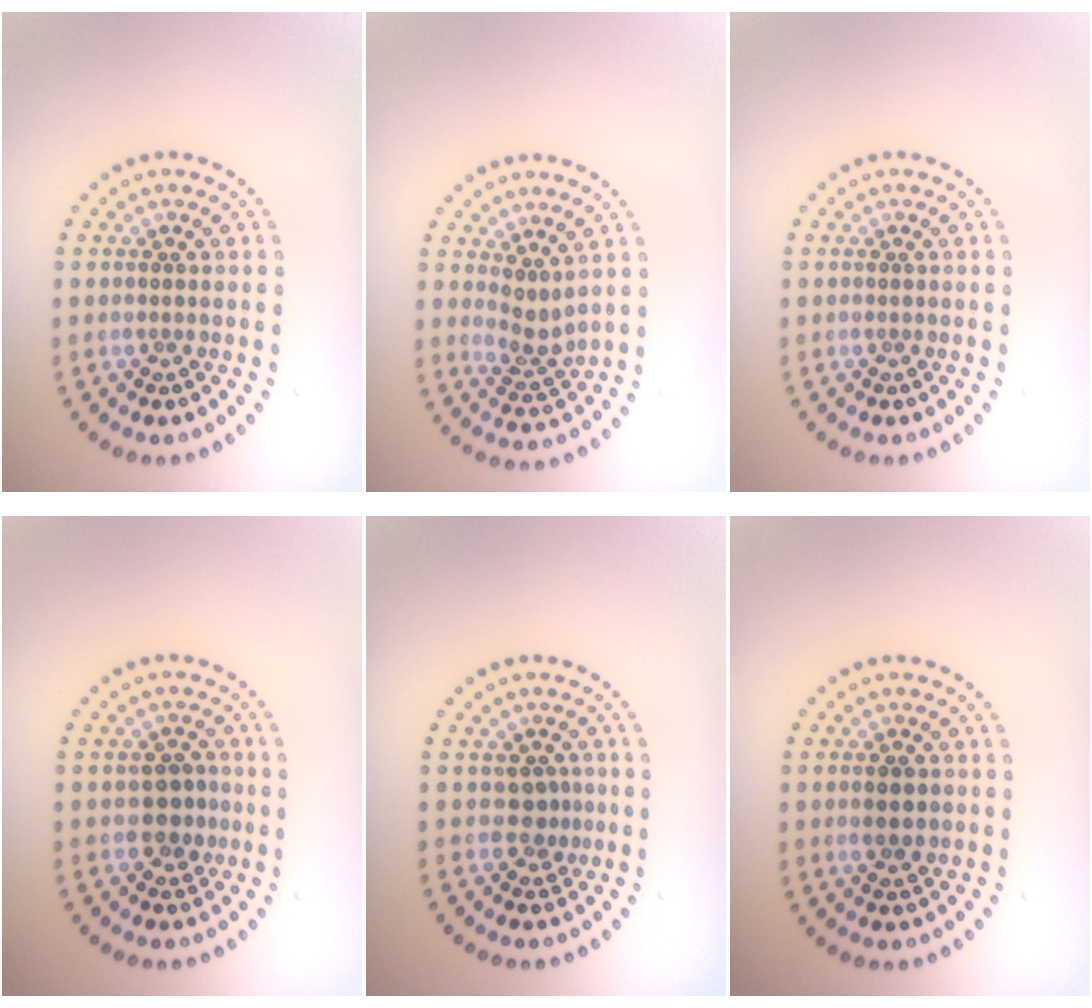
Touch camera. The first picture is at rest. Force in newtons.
{"total": 2.4, "press": 1.8, "slide": 1.6}
{"total": 0.0}
{"total": 2.2, "press": 2.1, "slide": 0.7}
{"total": 1.6, "press": 1.1, "slide": 1.2}
{"total": 1.8, "press": 1.8, "slide": 0.1}